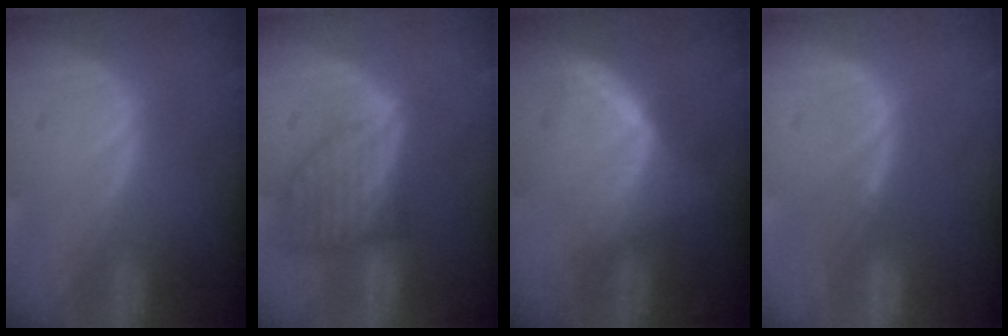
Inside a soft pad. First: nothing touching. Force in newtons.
{"total": 8.0, "press": 7.3, "slide": 3.2}
{"total": 6.8, "press": 6.0, "slide": 3.1}
{"total": 0.6, "press": 0.5, "slide": 0.4}